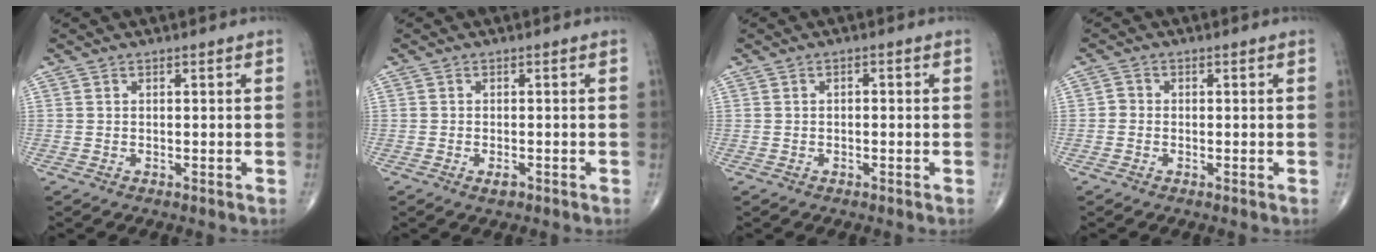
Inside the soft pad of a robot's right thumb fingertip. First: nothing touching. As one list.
[{"total": 1.5, "force": [-0.8, 0.6, 1.0], "torque": [-0.019, 0.001, -0.013]}, {"total": 0.9, "force": [0.0, 0.5, 0.7], "torque": [-0.010, 0.004, -0.002]}, {"total": 1.4, "force": [-0.4, 1.2, 0.5], "torque": [0.000, 0.005, -0.014]}]